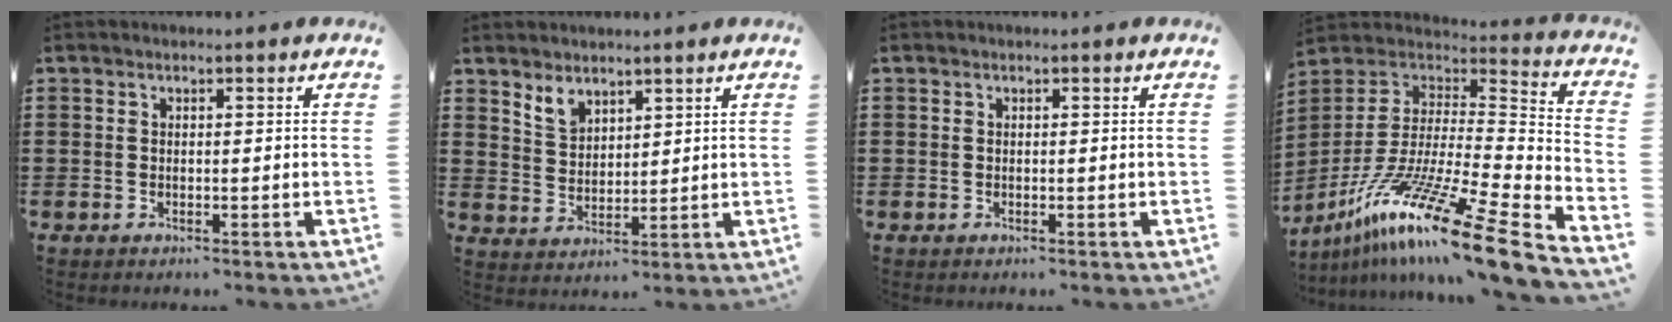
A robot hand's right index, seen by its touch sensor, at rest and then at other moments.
{"total": 3.5, "force": [2.9, 1.8, 0.9], "torque": [-0.028, 0.001, 0.055]}
{"total": 0.0}
{"total": 17.6, "force": [-12.4, 1.0, 12.4], "torque": [-0.238, 0.014, -0.228]}